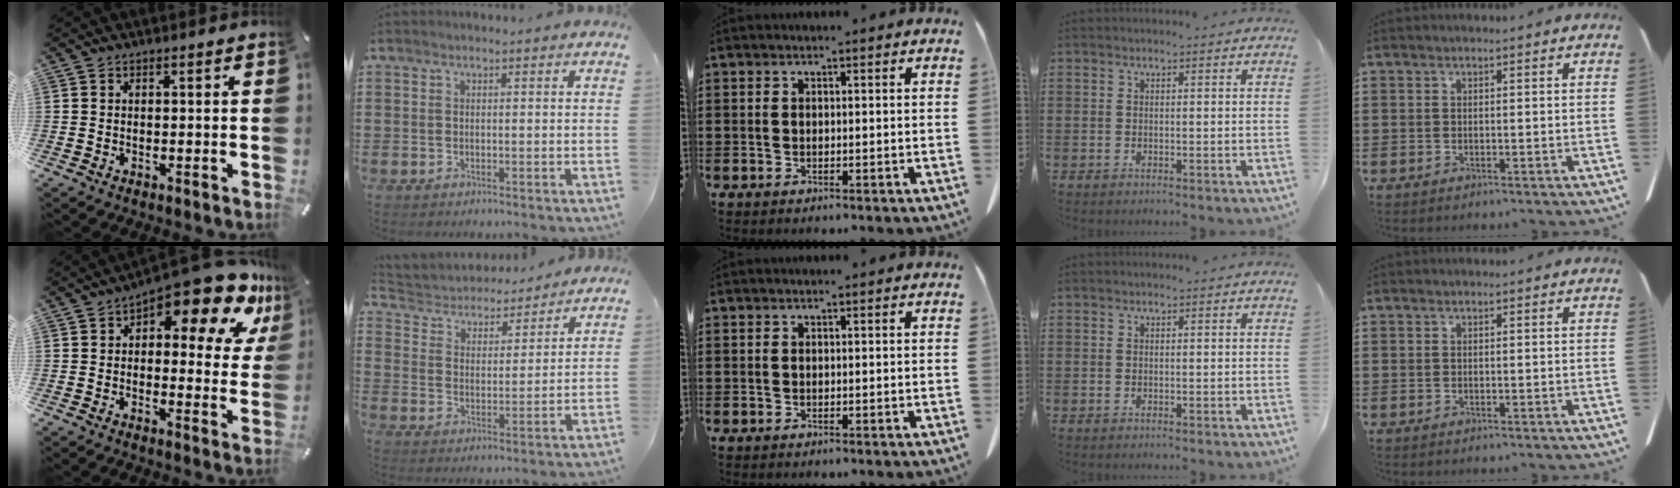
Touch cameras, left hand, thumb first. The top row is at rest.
{"thumb": {"total": 16.2, "force": [10.6, 5.4, 11.0], "torque": [-0.148, -0.083, 0.174]}, "index": {"total": 4.1, "force": [4.0, 1.0, 0.1], "torque": [-0.029, -0.030, 0.063]}}